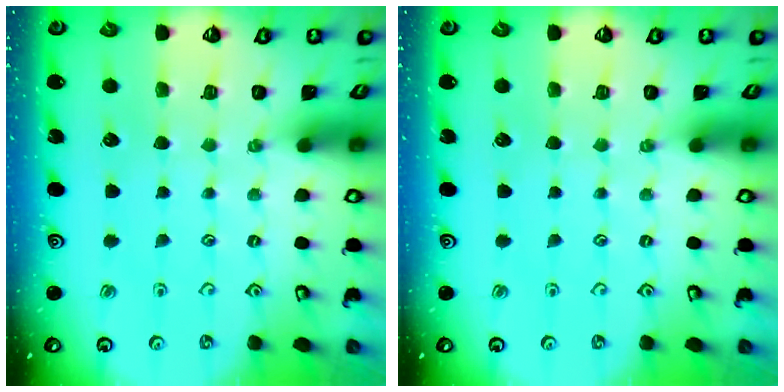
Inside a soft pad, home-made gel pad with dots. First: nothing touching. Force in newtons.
{"total": 0.0}